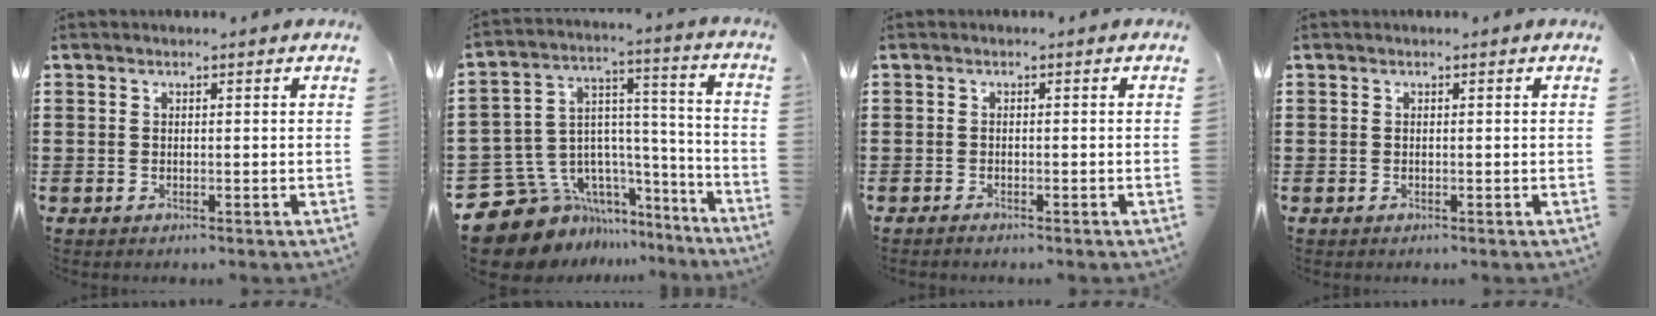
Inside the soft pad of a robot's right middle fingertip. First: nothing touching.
{"total": 10.6, "force": [-8.1, 6.3, 2.5], "torque": [-0.084, -0.001, -0.149]}
{"total": 0.6, "force": [-0.6, 0.1, 0.2], "torque": [-0.006, -0.003, -0.011]}
{"total": 0.0}